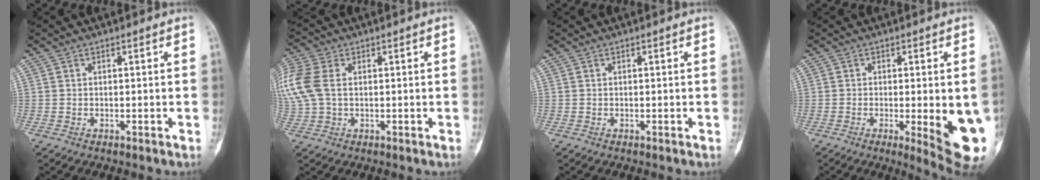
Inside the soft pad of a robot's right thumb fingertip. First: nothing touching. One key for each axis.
{"total": 11.7, "fx": 2.0, "fy": 7.8, "fz": 8.5, "tx": -0.238, "ty": 0.019, "tz": 0.042}
{"total": 0.0}
{"total": 12.7, "fx": -2.8, "fy": 3.2, "fz": 12.0, "tx": -0.128, "ty": -0.019, "tz": -0.025}